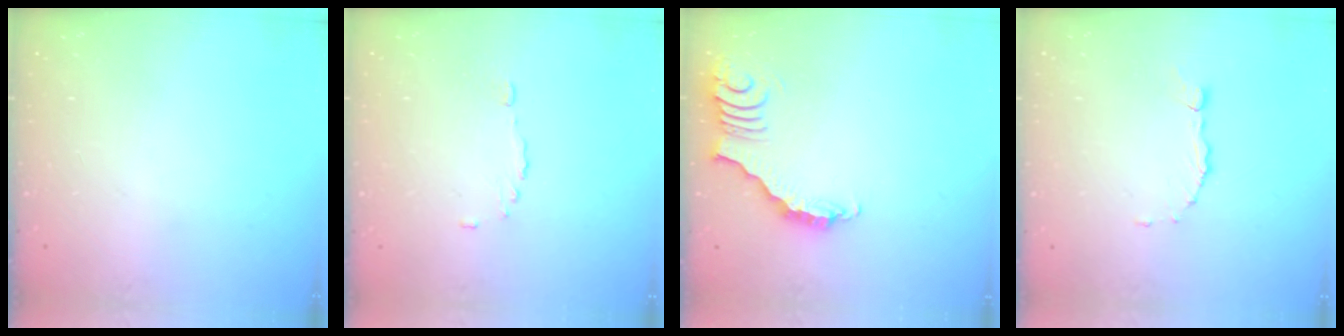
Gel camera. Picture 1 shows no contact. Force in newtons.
{"total": 2.7, "press": 2.6, "slide": 0.8}
{"total": 3.8, "press": 3.8, "slide": 0.7}
{"total": 1.9, "press": 1.9, "slide": 0.2}